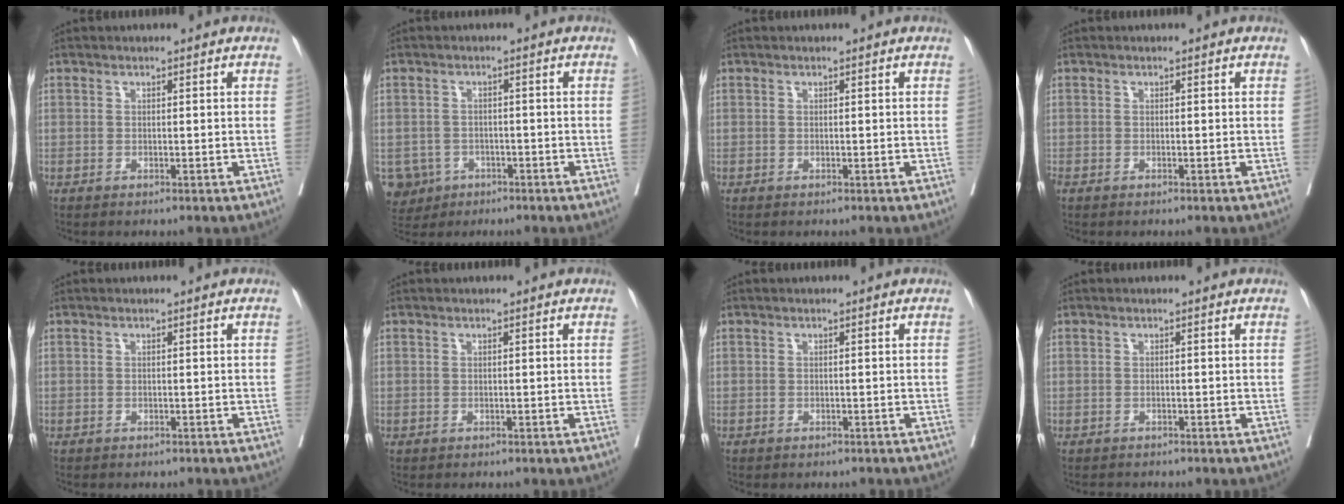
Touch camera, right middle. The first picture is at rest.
{"total": 5.7, "force": [-2.9, 4.8, 0.7], "torque": [-0.018, 0.005, -0.043]}
{"total": 0.0}
{"total": 0.0}
{"total": 0.7, "force": [-0.6, 0.3, 0.0], "torque": [-0.006, 0.002, -0.011]}
{"total": 0.0}
{"total": 0.9, "force": [-0.8, 0.5, 0.1], "torque": [-0.004, 0.002, -0.013]}
{"total": 1.3, "force": [-1.1, 0.6, -0.1], "torque": [-0.007, -0.001, -0.020]}